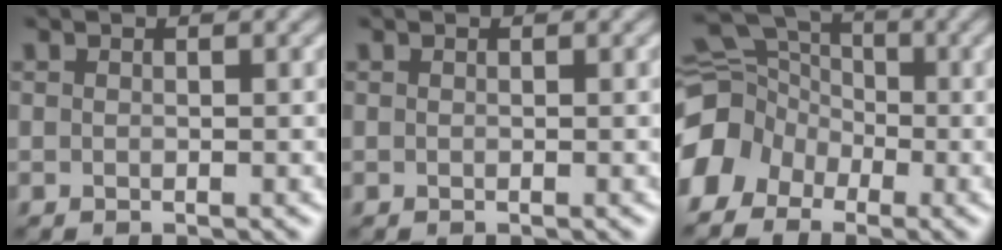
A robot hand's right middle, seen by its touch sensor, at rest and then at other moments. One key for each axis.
{"total": 0.0}
{"total": 6.1, "fx": -2.8, "fy": 4.8, "fz": 2.5, "tx": -0.050, "ty": 0.005, "tz": -0.061}